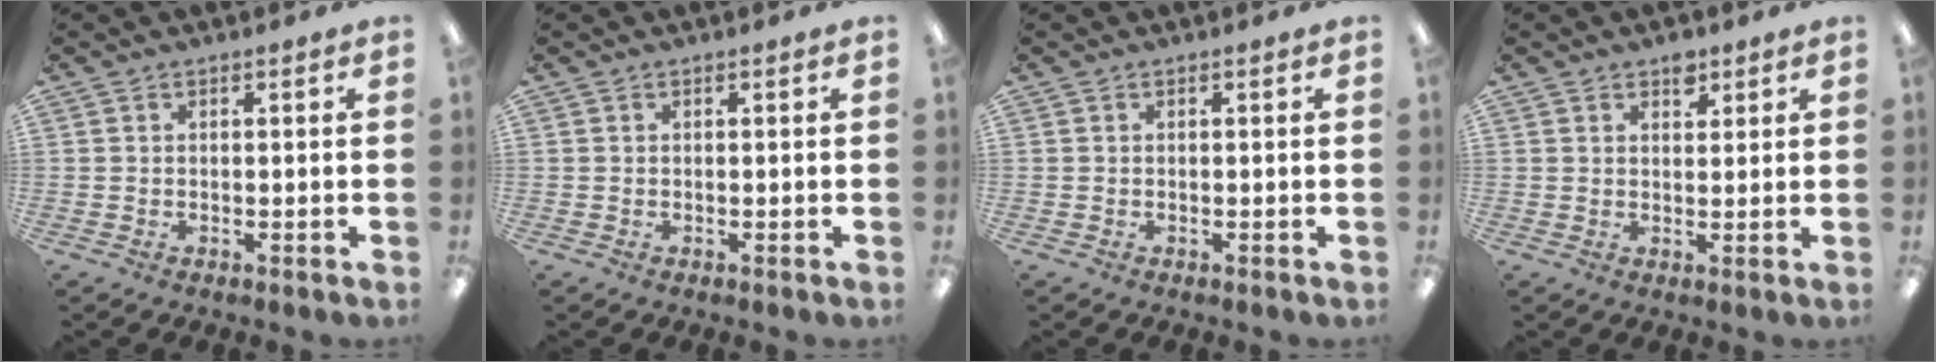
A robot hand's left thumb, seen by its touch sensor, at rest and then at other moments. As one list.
[{"total": 0.0}, {"total": 0.0}, {"total": 1.8, "force": [1.2, 1.1, 0.8], "torque": [0.000, -0.003, 0.018]}]